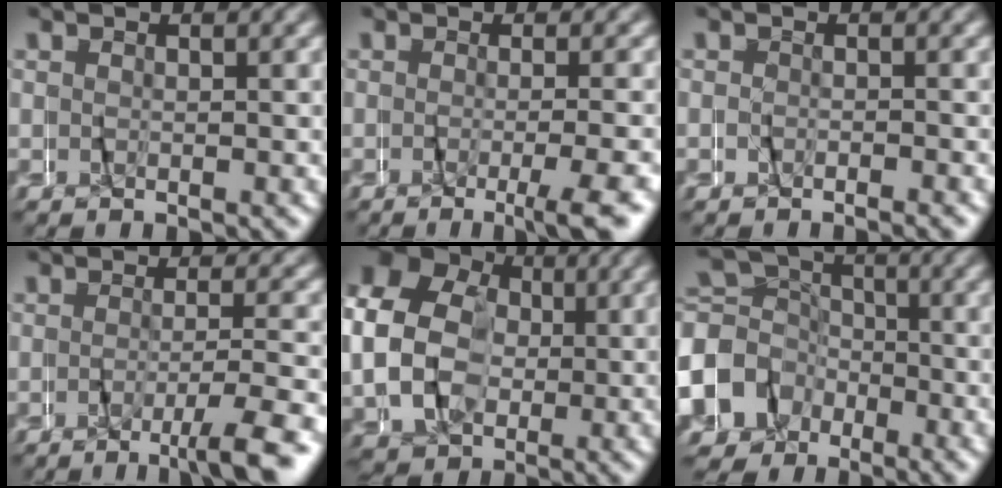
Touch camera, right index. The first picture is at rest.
{"total": 3.7, "force": [-2.7, -0.7, 2.5], "torque": [-0.029, -0.003, -0.043]}
{"total": 1.2, "force": [-0.9, -0.5, -0.5], "torque": [0.008, 0.004, -0.022]}
{"total": 4.6, "force": [-3.4, -0.5, 3.0], "torque": [-0.044, -0.003, -0.058]}
{"total": 11.3, "force": [2.1, 9.8, 5.1], "torque": [-0.119, 0.004, 0.023]}
{"total": 11.0, "force": [-2.8, 10.0, 3.5], "torque": [-0.084, -0.034, -0.057]}